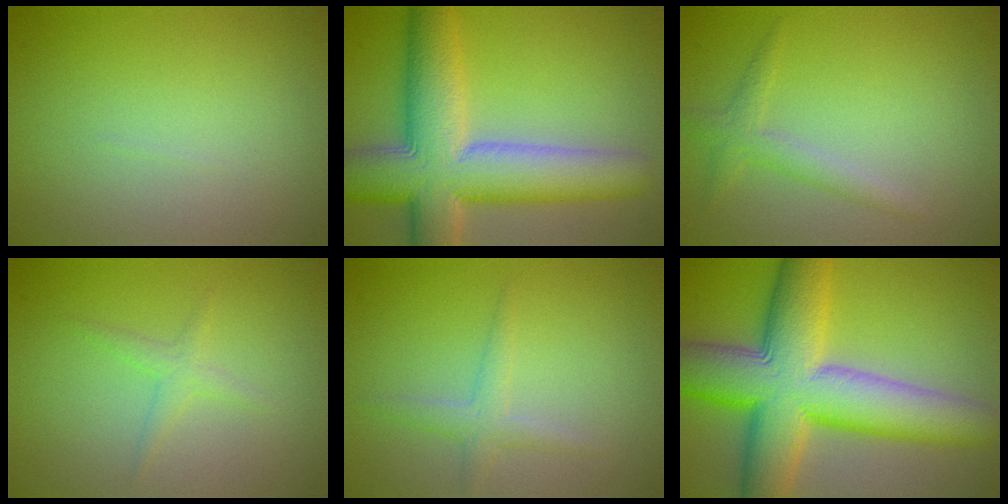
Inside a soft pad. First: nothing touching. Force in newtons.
{"total": 11.4, "press": 11.4, "slide": 0.7}
{"total": 1.9, "press": 1.9, "slide": 0.0}
{"total": 1.3, "press": 1.3, "slide": 0.0}
{"total": 1.8, "press": 1.8, "slide": 0.1}
{"total": 13.4, "press": 13.4, "slide": 0.5}